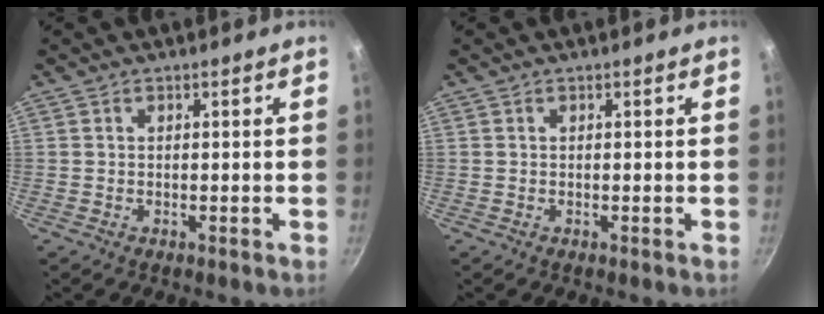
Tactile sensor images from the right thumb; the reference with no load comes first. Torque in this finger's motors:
{"motor_torque": [0.00, 0.00, 0.07, 0.00, 0.01]}